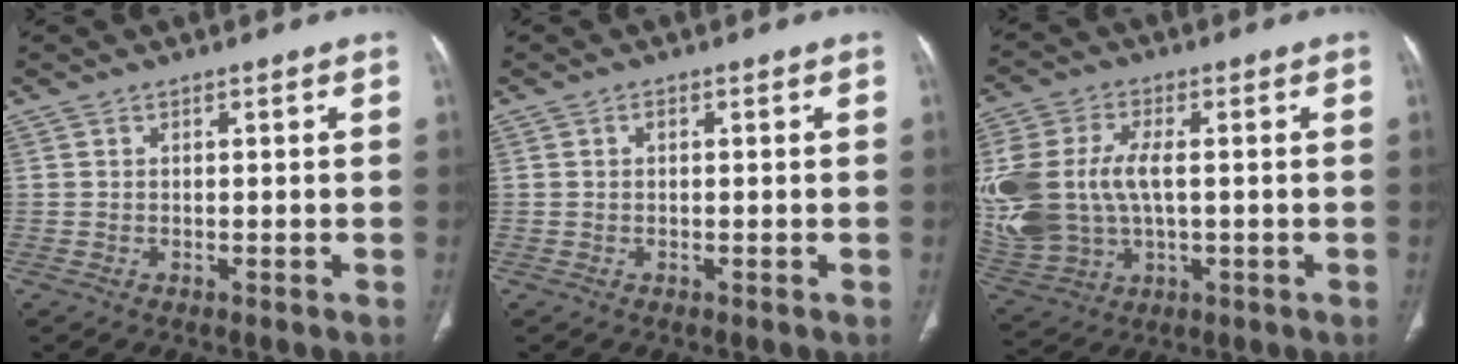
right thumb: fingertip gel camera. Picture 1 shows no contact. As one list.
[{"total": 0.7, "force": [0.2, 0.4, 0.5], "torque": [-0.006, -0.001, 0.001]}, {"total": 17.7, "force": [1.2, 11.4, 13.5], "torque": [-0.337, -0.004, 0.041]}]